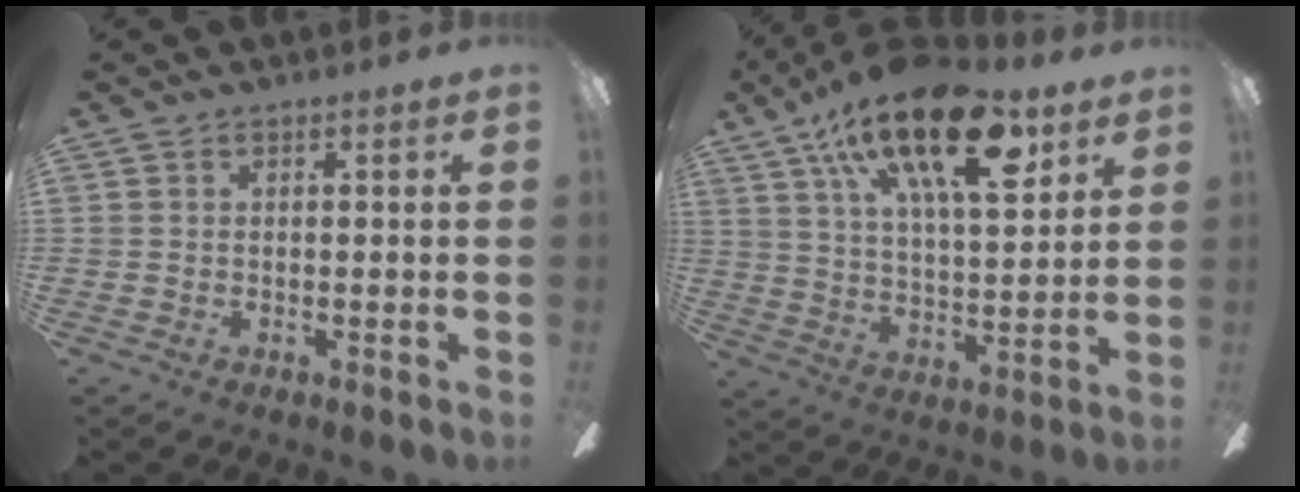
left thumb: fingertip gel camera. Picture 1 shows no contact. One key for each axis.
{"total": 24.0, "fx": 13.1, "fy": 9.8, "fz": 17.6, "tx": -0.278, "ty": -0.053, "tz": 0.214}